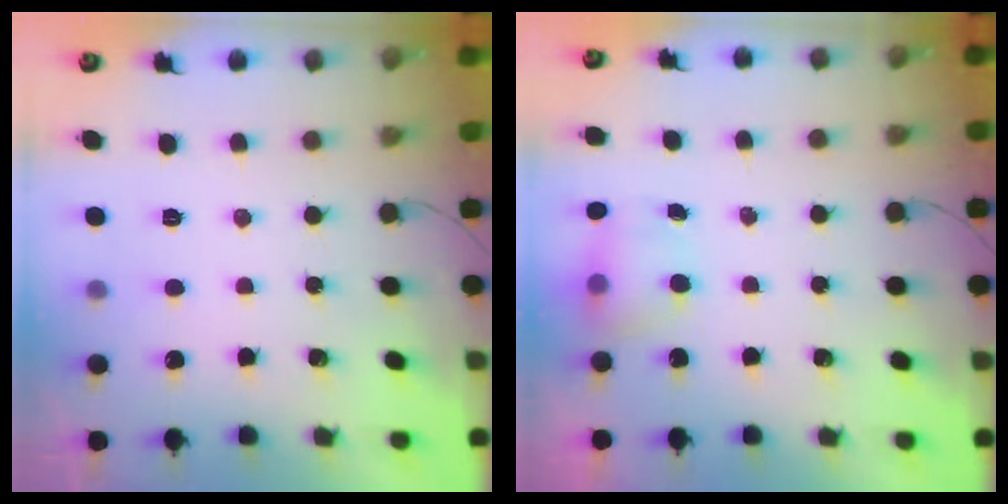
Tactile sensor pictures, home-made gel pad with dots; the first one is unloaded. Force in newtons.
{"total": 5.2, "press": 5.2, "slide": 0.7}